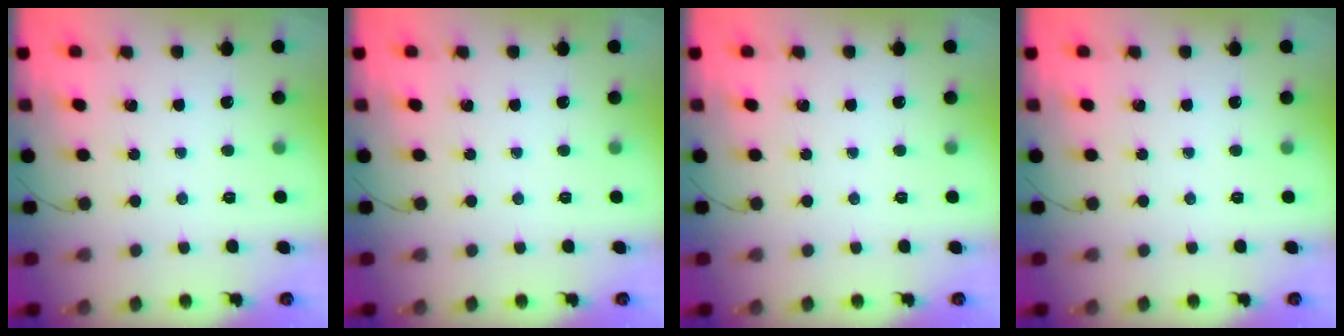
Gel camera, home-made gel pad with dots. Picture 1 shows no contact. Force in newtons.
{"total": 0.0}
{"total": 0.0}
{"total": 0.0}